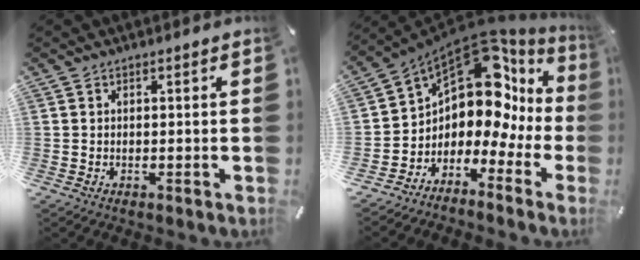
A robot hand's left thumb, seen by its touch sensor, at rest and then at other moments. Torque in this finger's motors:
{"motor_torque": [0.69, 1.02, 1.18, 0.87, 0.16]}